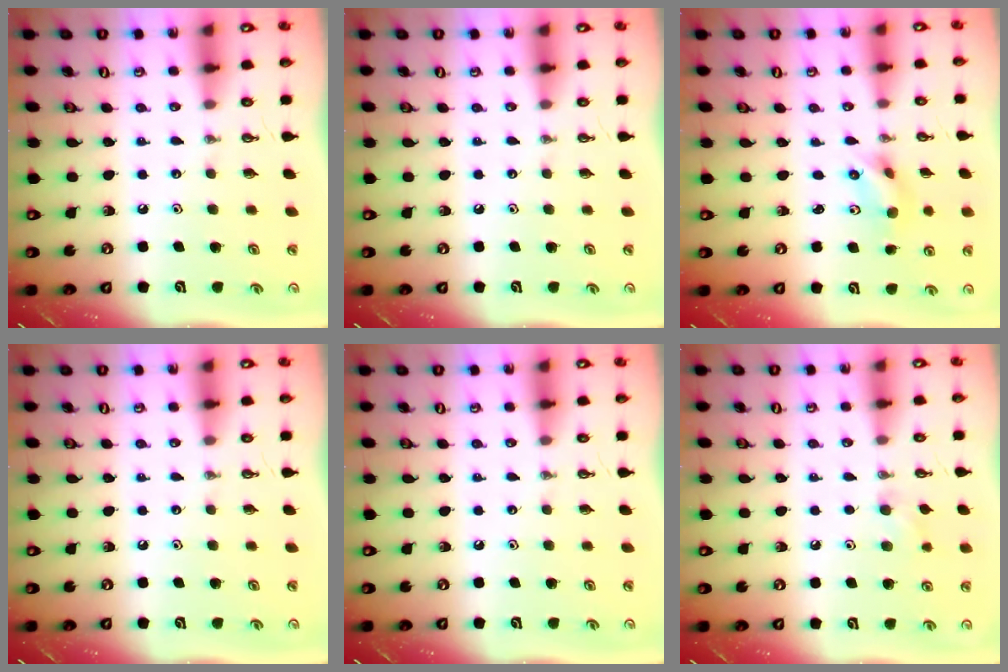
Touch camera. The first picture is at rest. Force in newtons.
{"total": 0.0}
{"total": 7.3, "press": 2.5, "slide": 6.8}
{"total": 0.0}
{"total": 0.0}
{"total": 6.5, "press": 6.4, "slide": 1.4}